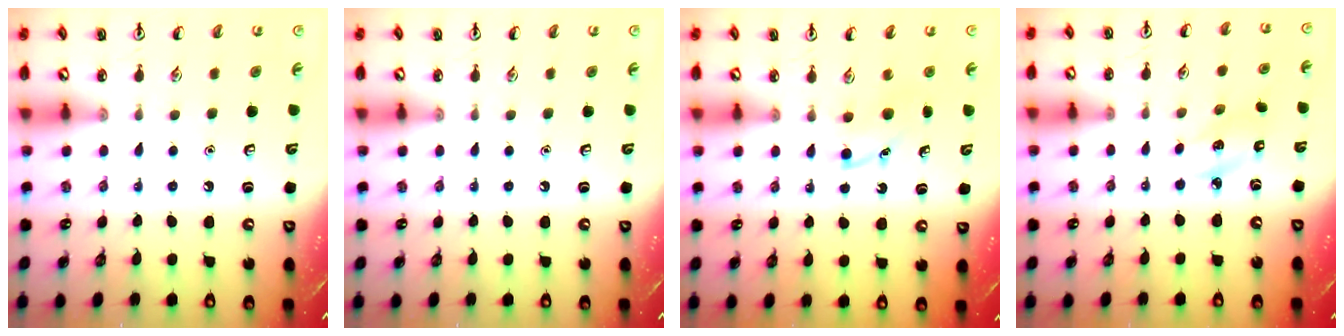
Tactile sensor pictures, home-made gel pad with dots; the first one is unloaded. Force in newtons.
{"total": 0.0}
{"total": 4.1, "press": 3.9, "slide": 1.3}
{"total": 3.0, "press": 3.0, "slide": 0.5}